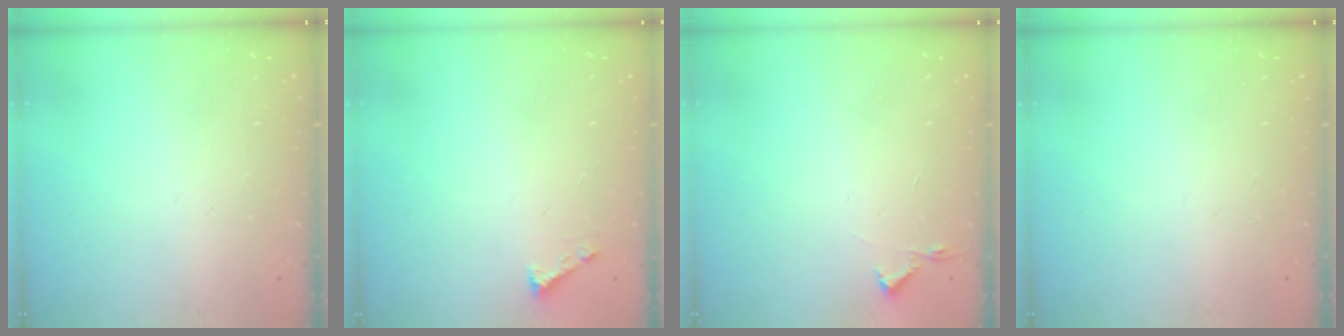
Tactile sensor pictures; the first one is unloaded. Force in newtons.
{"total": 1.6, "press": 1.6, "slide": 0.1}
{"total": 2.7, "press": 2.6, "slide": 0.4}
{"total": 0.0}